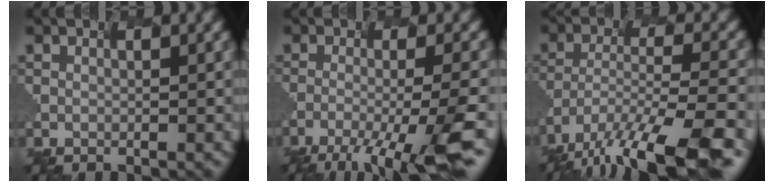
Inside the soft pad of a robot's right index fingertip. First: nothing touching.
{"total": 8.4, "force": [-4.8, 1.2, 6.7], "torque": [-0.094, 0.001, -0.071]}
{"total": 12.6, "force": [-9.9, 2.7, 7.3], "torque": [-0.150, -0.023, -0.150]}